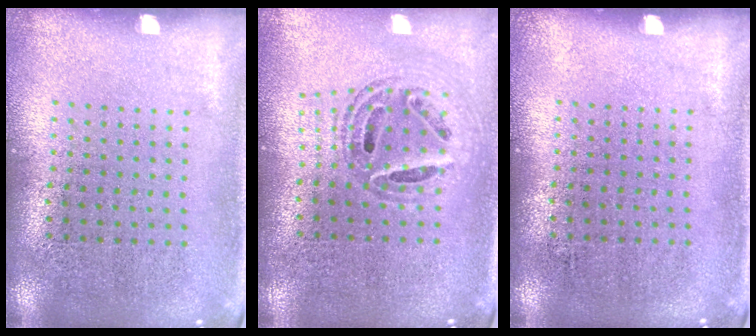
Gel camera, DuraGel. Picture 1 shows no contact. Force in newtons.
{"total": 0.8, "press": 0.8, "slide": 0.1}
{"total": 0.0}